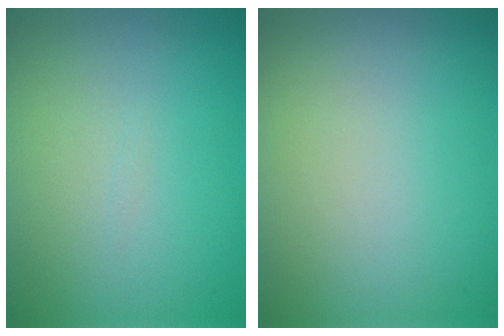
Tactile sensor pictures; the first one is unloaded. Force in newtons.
{"total": 0.0}